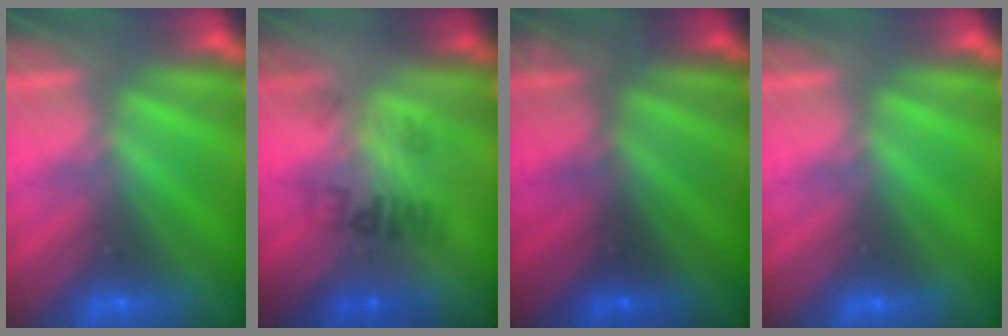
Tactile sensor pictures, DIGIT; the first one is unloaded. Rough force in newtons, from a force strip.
{"total": 2.3}
{"total": 2.5}
{"total": 0.0}